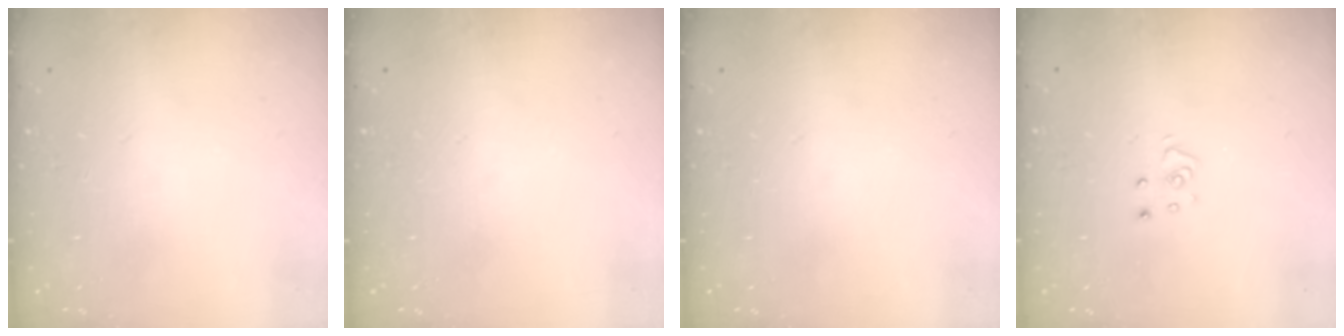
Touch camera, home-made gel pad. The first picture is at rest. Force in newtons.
{"total": 0.0}
{"total": 0.0}
{"total": 3.6, "press": 3.6, "slide": 0.2}